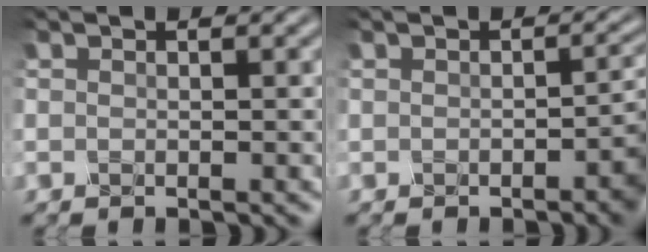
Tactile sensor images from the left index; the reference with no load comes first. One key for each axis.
{"total": 3.5, "fx": -1.5, "fy": 1.4, "fz": 2.8, "tx": -0.018, "ty": 0.002, "tz": -0.023}